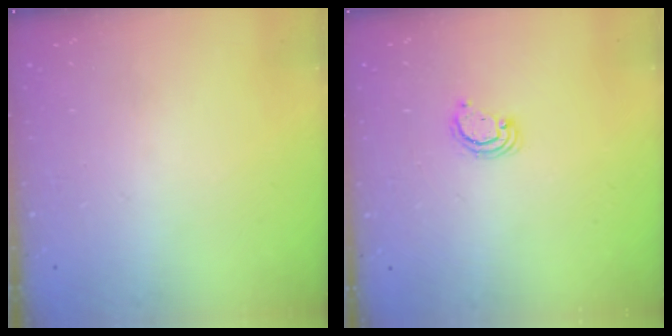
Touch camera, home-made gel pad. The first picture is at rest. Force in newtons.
{"total": 2.6, "press": 2.6, "slide": 0.3}